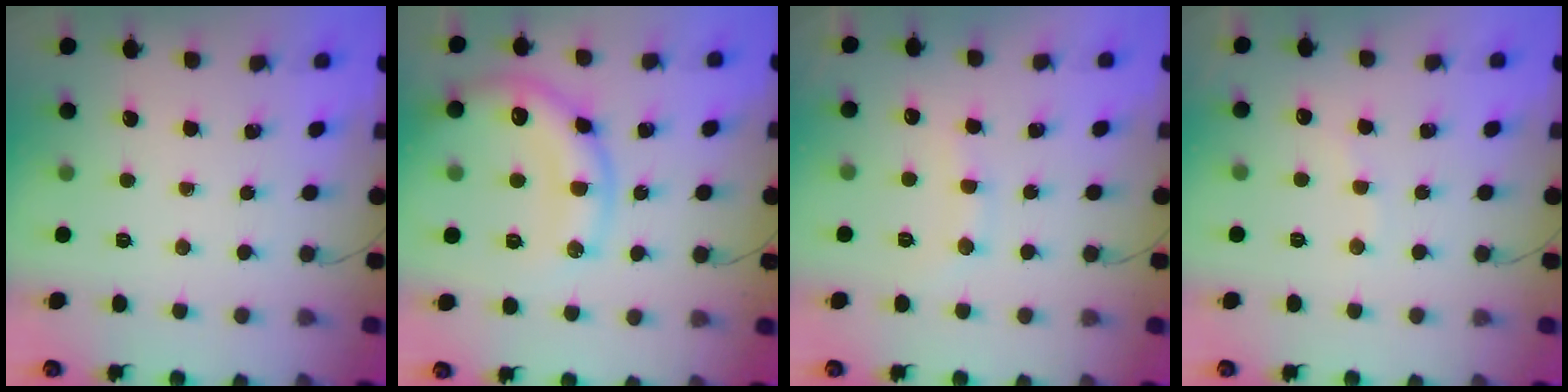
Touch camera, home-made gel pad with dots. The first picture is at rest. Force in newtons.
{"total": 17.2, "press": 17.1, "slide": 2.0}
{"total": 8.9, "press": 8.9, "slide": 0.9}
{"total": 5.7, "press": 5.7, "slide": 1.0}